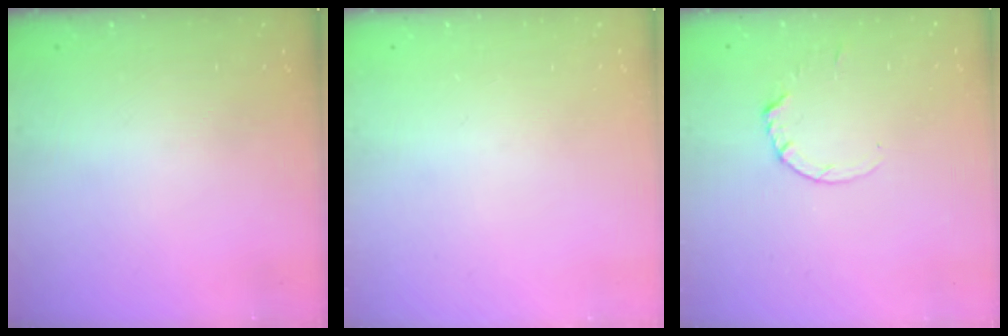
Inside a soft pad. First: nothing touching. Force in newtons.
{"total": 0.0}
{"total": 1.8, "press": 1.7, "slide": 0.2}